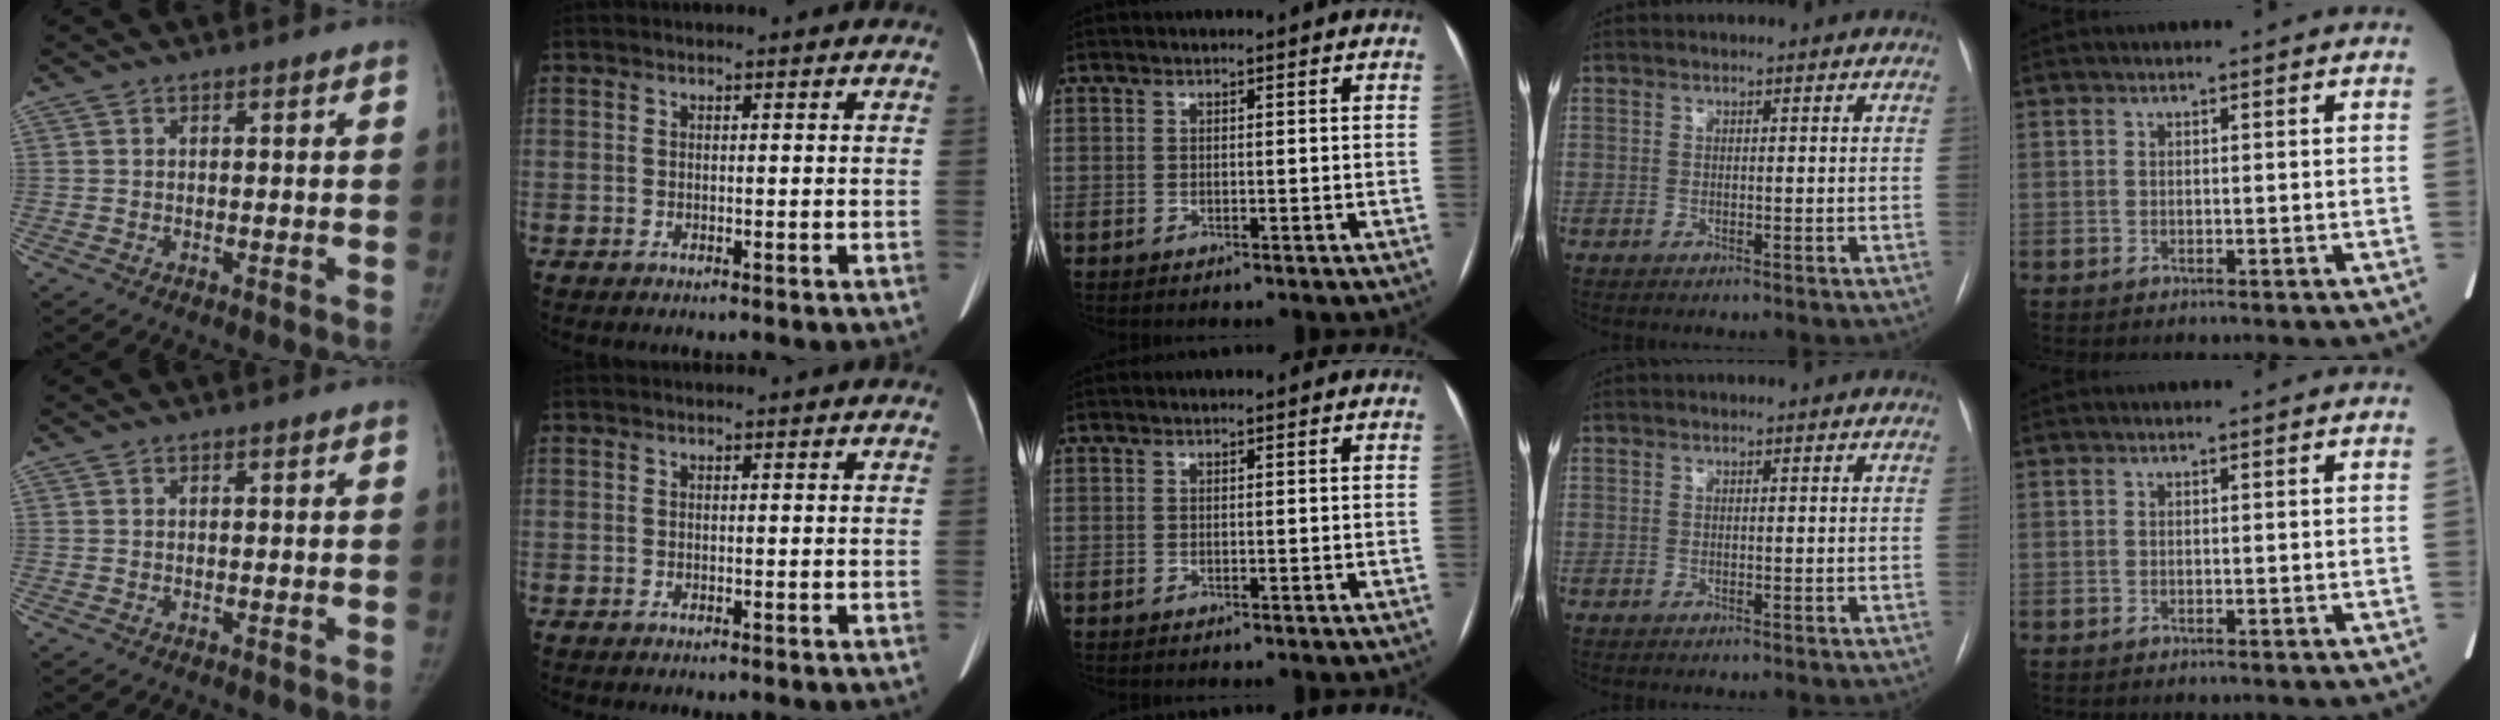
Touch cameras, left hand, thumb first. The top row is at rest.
{}